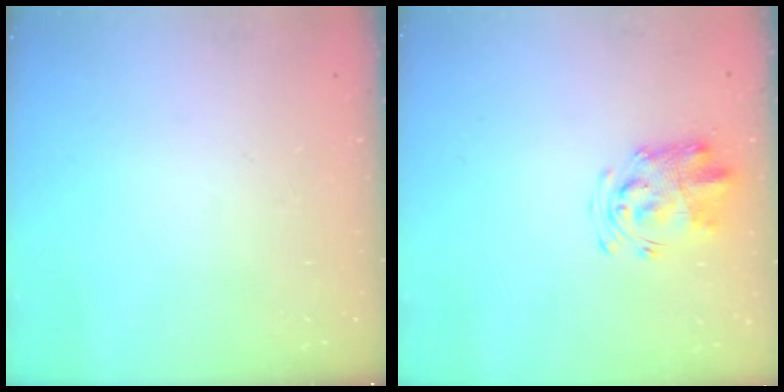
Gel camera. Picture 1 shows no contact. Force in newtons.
{"total": 4.1, "press": 4.1, "slide": 0.7}